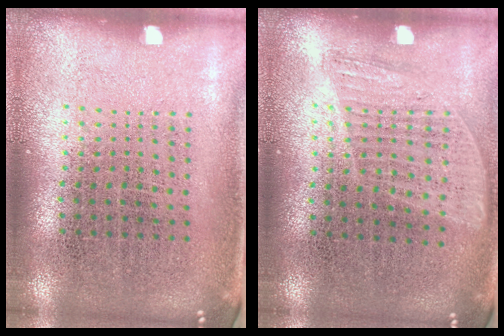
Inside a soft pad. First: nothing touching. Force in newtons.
{"total": 0.9, "press": 0.8, "slide": 0.4}